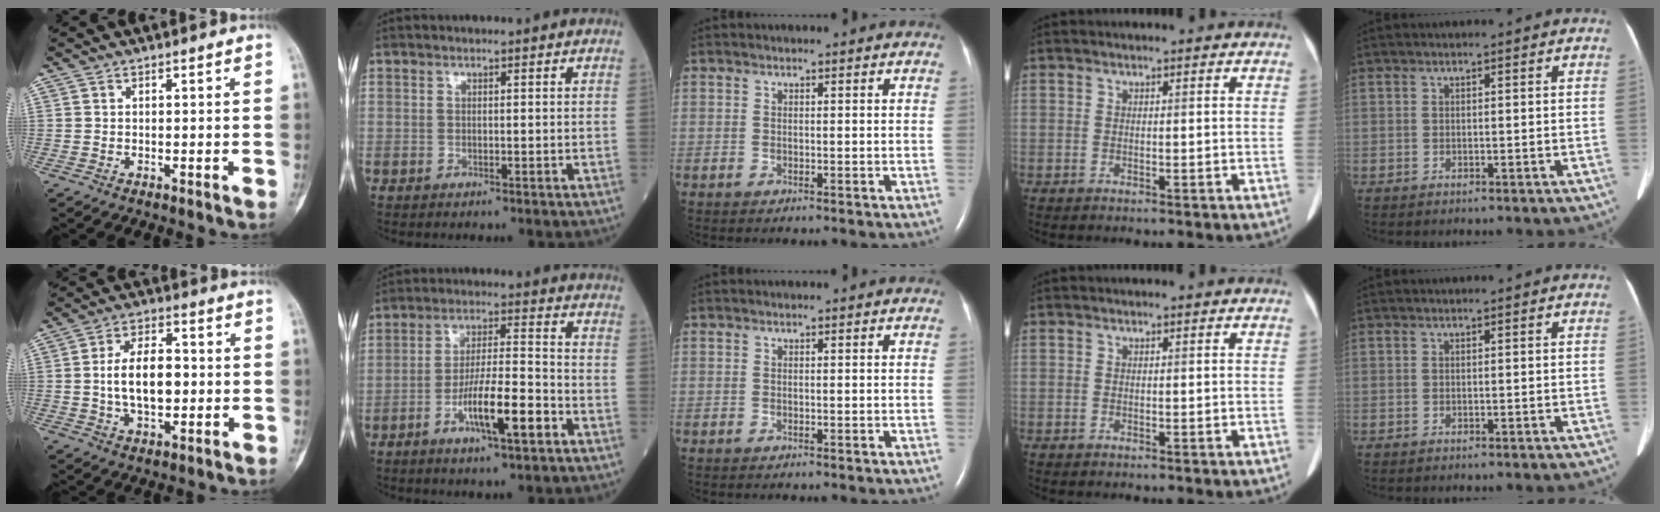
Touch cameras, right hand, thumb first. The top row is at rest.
{"thumb": {"total": 11.0, "force": [-0.3, 6.2, 9.0], "torque": [-0.143, 0.012, -0.005]}, "index": {"total": 9.9, "force": [-4.5, 1.4, 8.7], "torque": [-0.159, 0.000, -0.076]}}